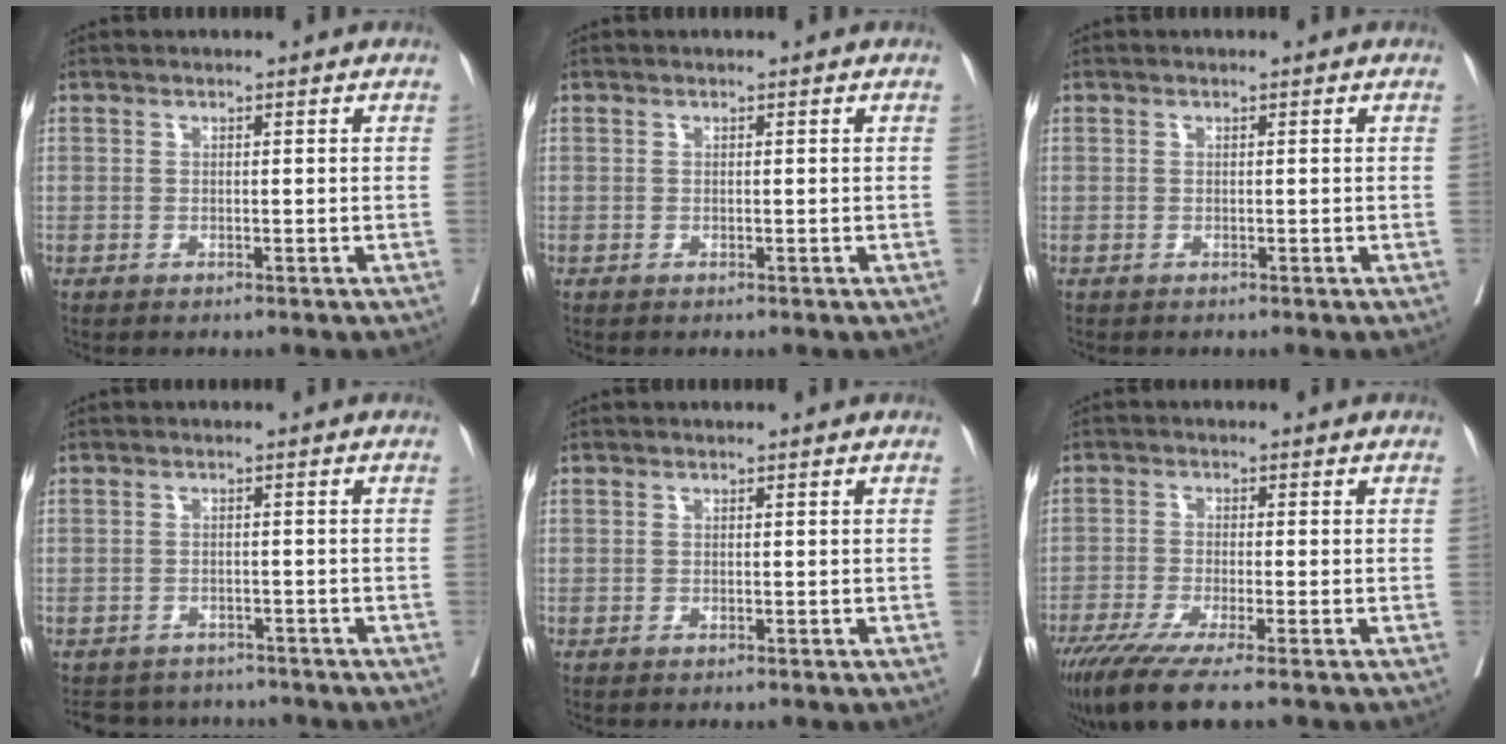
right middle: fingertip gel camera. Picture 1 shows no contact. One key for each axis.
{"total": 0.0}
{"total": 0.0}
{"total": 6.7, "fx": -6.2, "fy": 2.3, "fz": 0.5, "tx": -0.012, "ty": 0.005, "tz": -0.079}
{"total": 0.0}
{"total": 8.7, "fx": -6.3, "fy": 0.2, "fz": 6.0, "tx": -0.098, "ty": -0.024, "tz": -0.108}